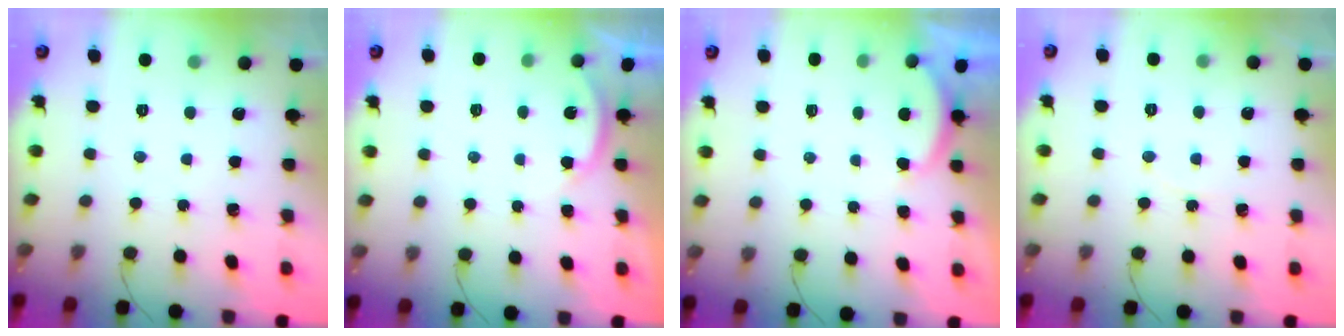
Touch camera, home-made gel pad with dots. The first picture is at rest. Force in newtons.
{"total": 2.2, "press": 2.2, "slide": 0.5}
{"total": 1.7, "press": 1.6, "slide": 0.6}
{"total": 3.6, "press": 3.6, "slide": 0.5}